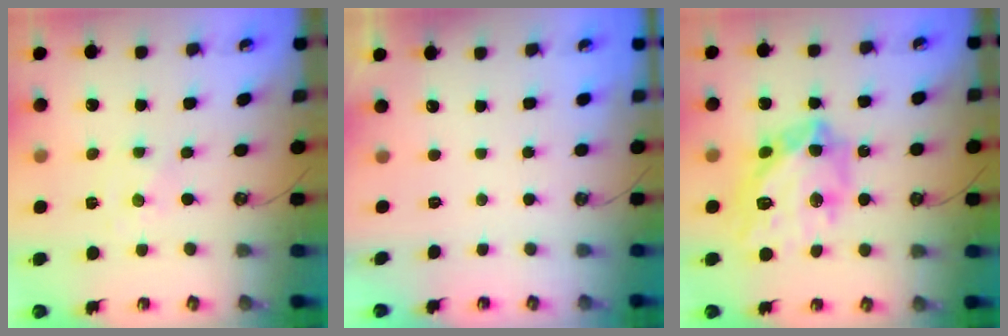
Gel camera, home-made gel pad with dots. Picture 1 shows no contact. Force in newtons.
{"total": 0.0}
{"total": 21.0, "press": 20.9, "slide": 2.1}